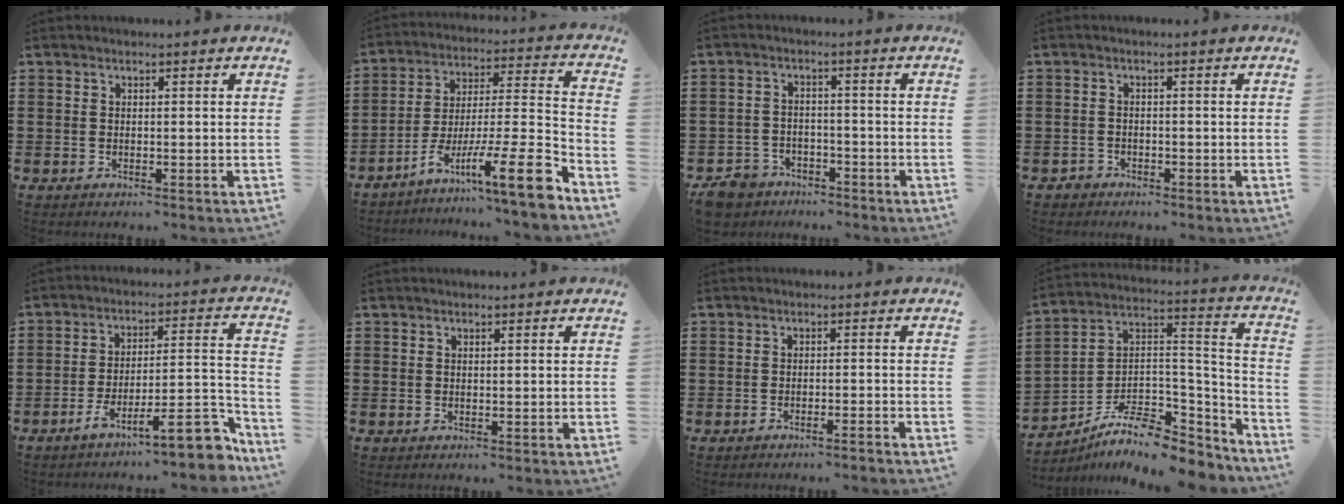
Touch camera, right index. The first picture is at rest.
{"total": 14.3, "force": [-9.5, 1.2, 10.7], "torque": [-0.165, 0.019, -0.166]}
{"total": 4.7, "force": [-4.4, 1.7, 0.5], "torque": [-0.032, 0.004, -0.094]}
{"total": 1.2, "force": [-1.1, 0.6, 0.0], "torque": [-0.004, 0.003, -0.025]}
{"total": 11.9, "force": [-8.0, 2.6, 8.4], "torque": [-0.118, 0.019, -0.142]}
{"total": 0.0}
{"total": 1.5, "force": [-1.4, -0.3, 0.7], "torque": [-0.011, 0.001, -0.026]}
{"total": 9.9, "force": [-7.5, 3.7, 5.3], "torque": [-0.103, 0.011, -0.145]}